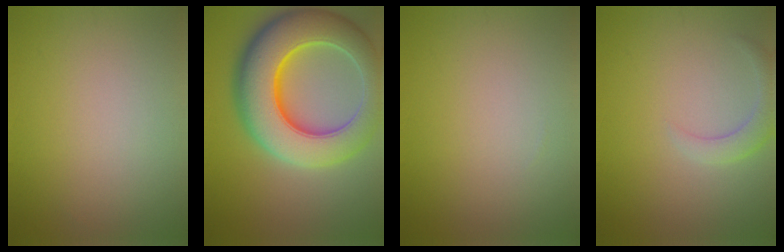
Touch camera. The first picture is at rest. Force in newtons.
{"total": 12.3, "press": 12.3, "slide": 0.2}
{"total": 0.0}
{"total": 2.2, "press": 2.2, "slide": 0.2}